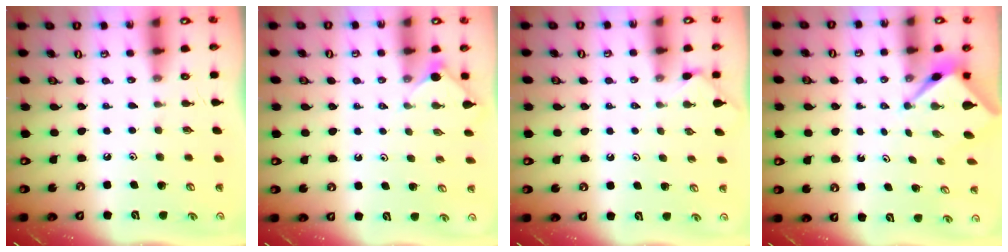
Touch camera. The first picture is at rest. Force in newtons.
{"total": 2.9, "press": 2.8, "slide": 0.5}
{"total": 2.3, "press": 2.3, "slide": 0.4}
{"total": 2.5, "press": 2.5, "slide": 0.2}